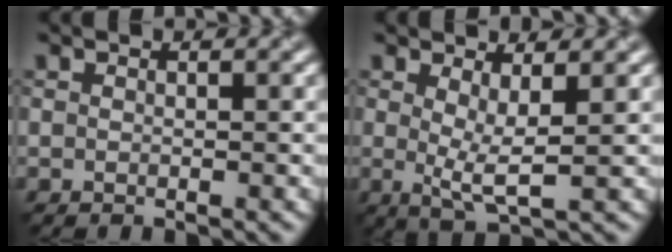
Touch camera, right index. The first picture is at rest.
{"total": 3.1, "force": [0.6, 0.7, 3.0], "torque": [-0.051, -0.013, 0.012]}